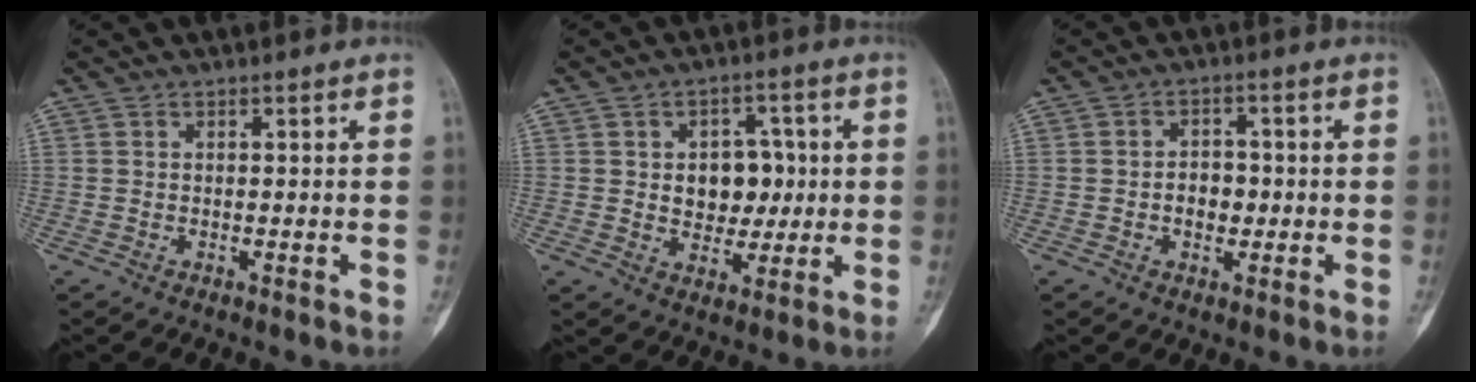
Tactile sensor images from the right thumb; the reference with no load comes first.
{"total": 8.6, "force": [0.8, 6.5, 5.7], "torque": [-0.035, 0.003, 0.017]}
{"total": 4.3, "force": [-0.6, 3.2, 2.8], "torque": [-0.023, 0.009, -0.010]}